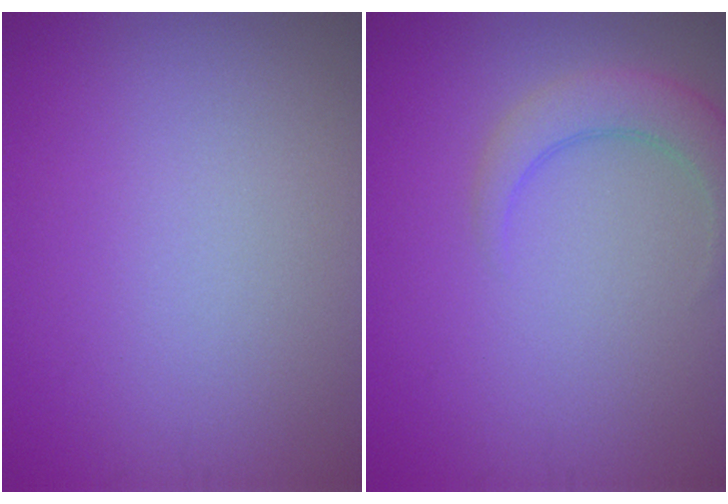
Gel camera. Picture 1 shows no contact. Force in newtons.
{"total": 3.2, "press": 3.2, "slide": 0.3}